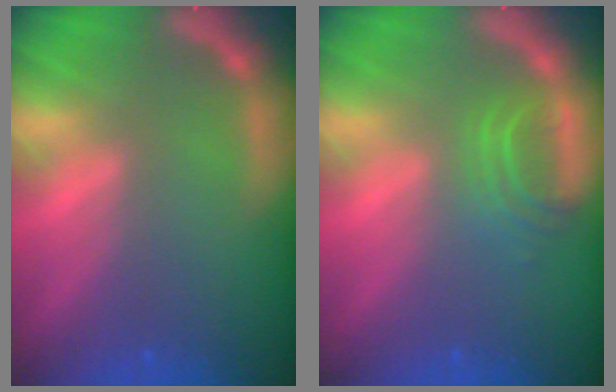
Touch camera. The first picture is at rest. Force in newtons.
{"total": 2.9}